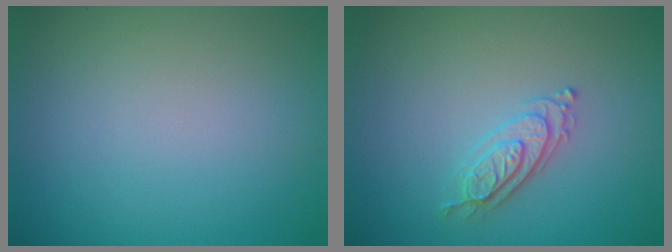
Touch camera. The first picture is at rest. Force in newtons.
{"total": 2.2, "press": 2.2, "slide": 0.4}